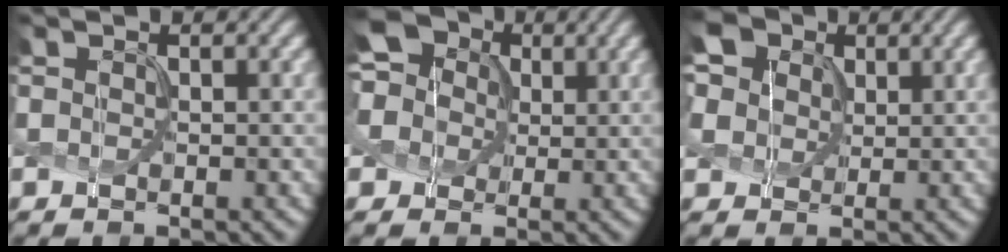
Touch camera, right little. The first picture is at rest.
{"total": 9.2, "force": [2.7, 7.8, 4.2], "torque": [-0.094, 0.037, 0.023]}
{"total": 9.8, "force": [5.5, 7.0, 4.0], "torque": [-0.103, 0.028, 0.086]}